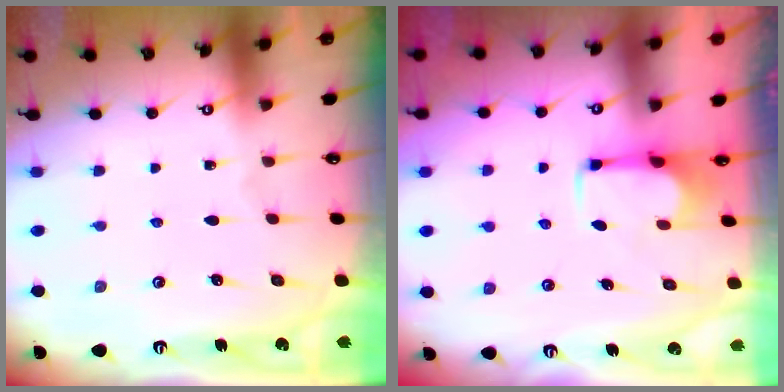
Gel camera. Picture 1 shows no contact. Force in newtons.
{"total": 2.6, "press": 2.5, "slide": 0.9}